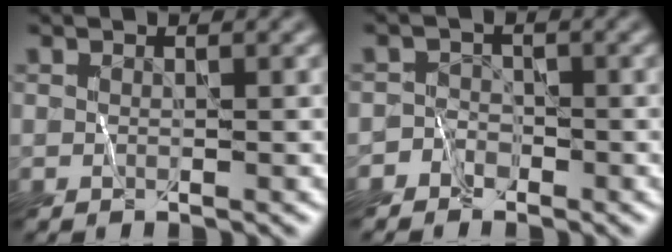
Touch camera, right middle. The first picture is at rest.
{"total": 1.7, "force": [-1.2, 1.2, -0.1], "torque": [0.010, 0.010, -0.026]}